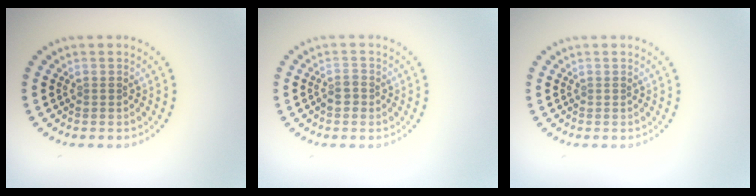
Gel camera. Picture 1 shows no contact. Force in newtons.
{"total": 1.5, "press": 1.3, "slide": 0.8}
{"total": 0.0}